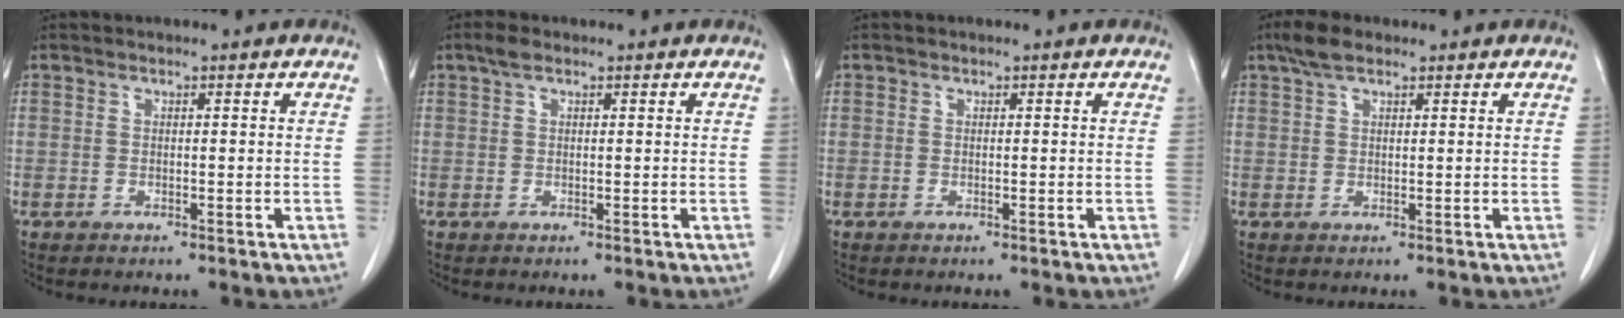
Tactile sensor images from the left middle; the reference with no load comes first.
{"total": 1.5, "force": [1.0, 0.6, 0.9], "torque": [-0.021, 0.012, 0.018]}
{"total": 0.0}
{"total": 3.4, "force": [2.5, 1.3, 2.0], "torque": [-0.044, 0.013, 0.047]}